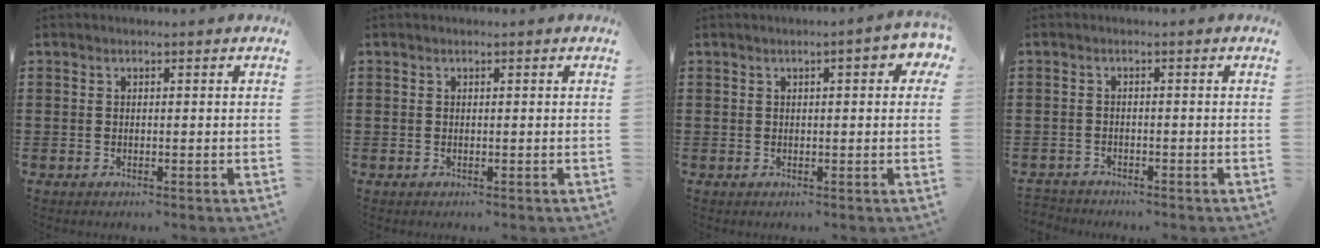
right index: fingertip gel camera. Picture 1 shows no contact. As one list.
[{"total": 0.0}, {"total": 3.1, "force": [0.9, 0.8, 2.9], "torque": [-0.041, 0.000, 0.009]}, {"total": 1.5, "force": [-1.4, 0.4, -0.2], "torque": [-0.001, 0.004, -0.034]}]